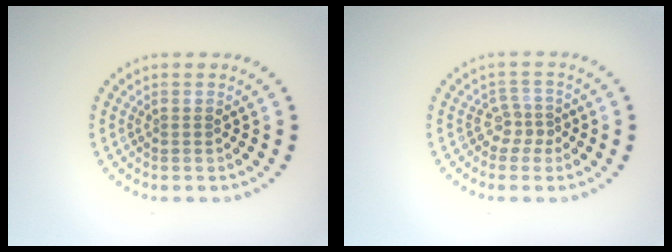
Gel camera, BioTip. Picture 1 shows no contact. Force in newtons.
{"total": 1.7, "press": 1.2, "slide": 1.3}